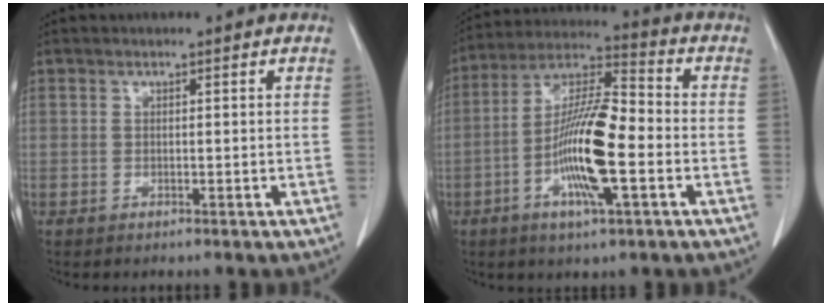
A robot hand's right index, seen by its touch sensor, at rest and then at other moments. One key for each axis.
{"total": 14.4, "fx": -3.7, "fy": 2.2, "fz": 13.7, "tx": -0.259, "ty": 0.003, "tz": -0.071}